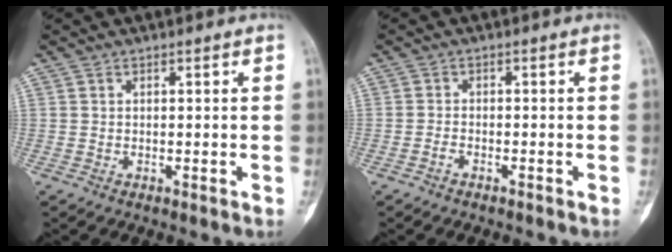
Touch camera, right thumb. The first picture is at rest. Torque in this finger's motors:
{"motor_torque": [-0.33, -0.01, -0.08, -0.16, -0.05]}